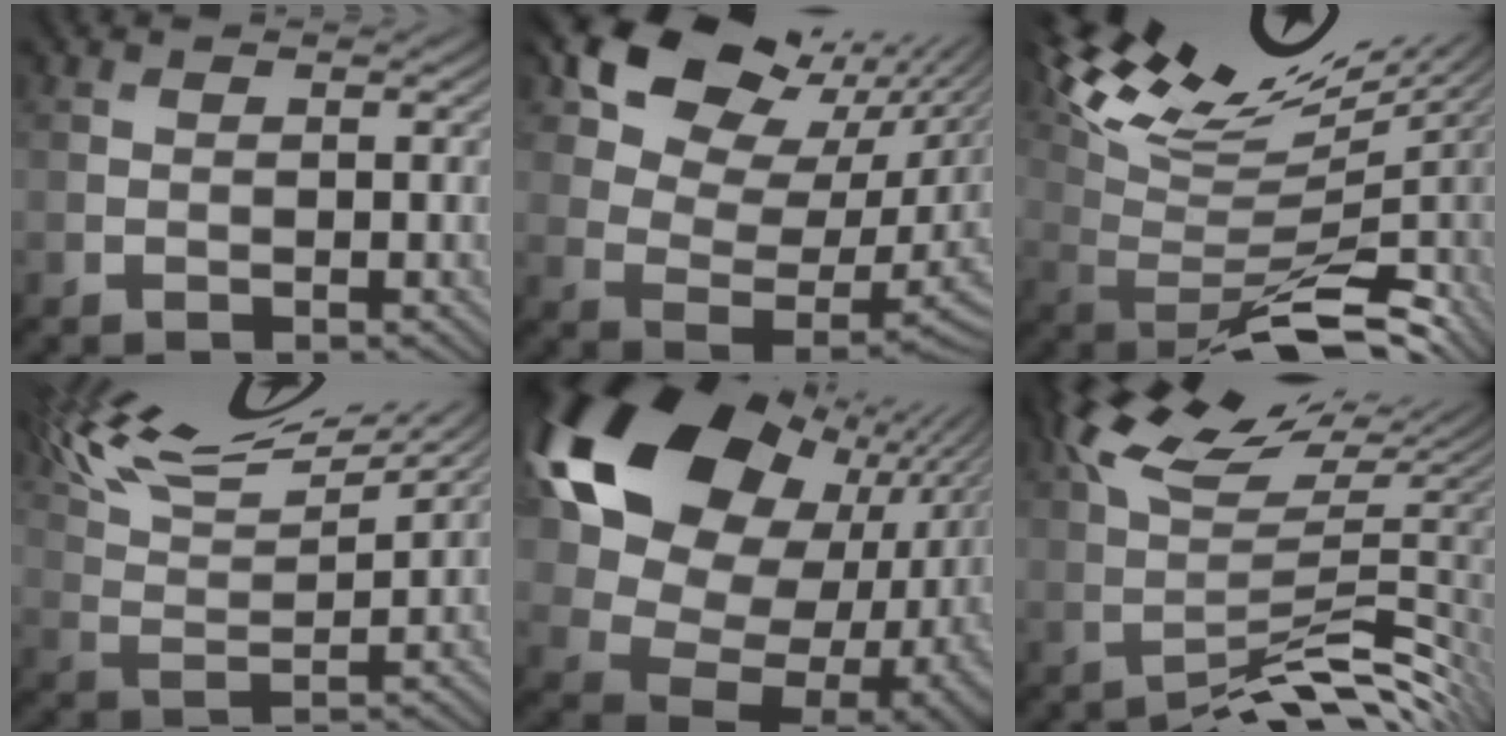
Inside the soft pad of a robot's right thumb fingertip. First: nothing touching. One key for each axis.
{"total": 13.2, "fx": 7.6, "fy": 7.9, "fz": 7.2, "tx": -0.130, "ty": 0.012, "tz": 0.134}
{"total": 13.1, "fx": 5.6, "fy": 4.2, "fz": 11.1, "tx": -0.181, "ty": 0.024, "tz": 0.119}
{"total": 15.3, "fx": 12.0, "fy": 4.0, "fz": 8.6, "tx": -0.199, "ty": 0.034, "tz": 0.186}
{"total": 20.2, "fx": 5.8, "fy": 15.0, "fz": 12.2, "tx": -0.245, "ty": -0.031, "tz": 0.157}
{"total": 9.6, "fx": -0.9, "fy": 2.2, "fz": 9.3, "tx": -0.151, "ty": 0.022, "tz": -0.004}